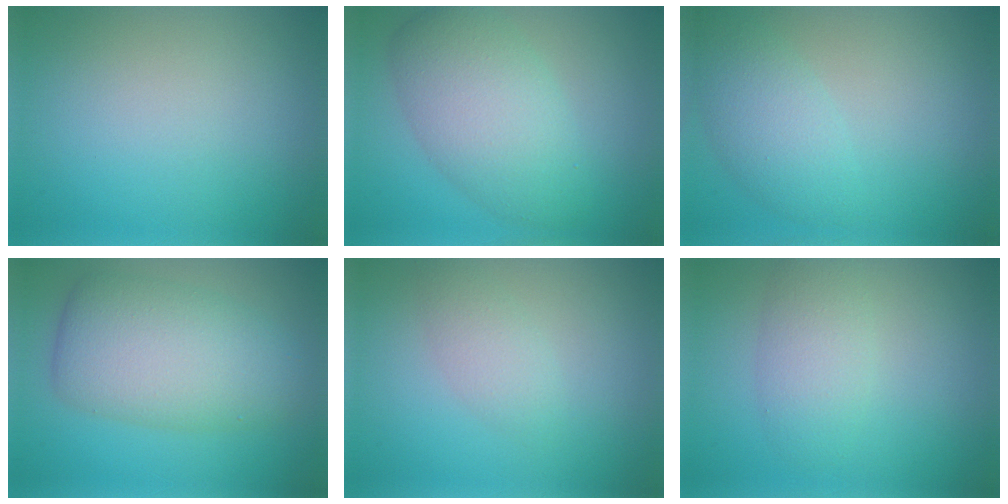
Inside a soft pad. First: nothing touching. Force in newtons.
{"total": 6.4, "press": 6.4, "slide": 0.3}
{"total": 3.6, "press": 3.6, "slide": 0.1}
{"total": 7.5, "press": 7.5, "slide": 0.1}
{"total": 1.8, "press": 1.8, "slide": 0.0}
{"total": 2.9, "press": 2.9, "slide": 0.2}